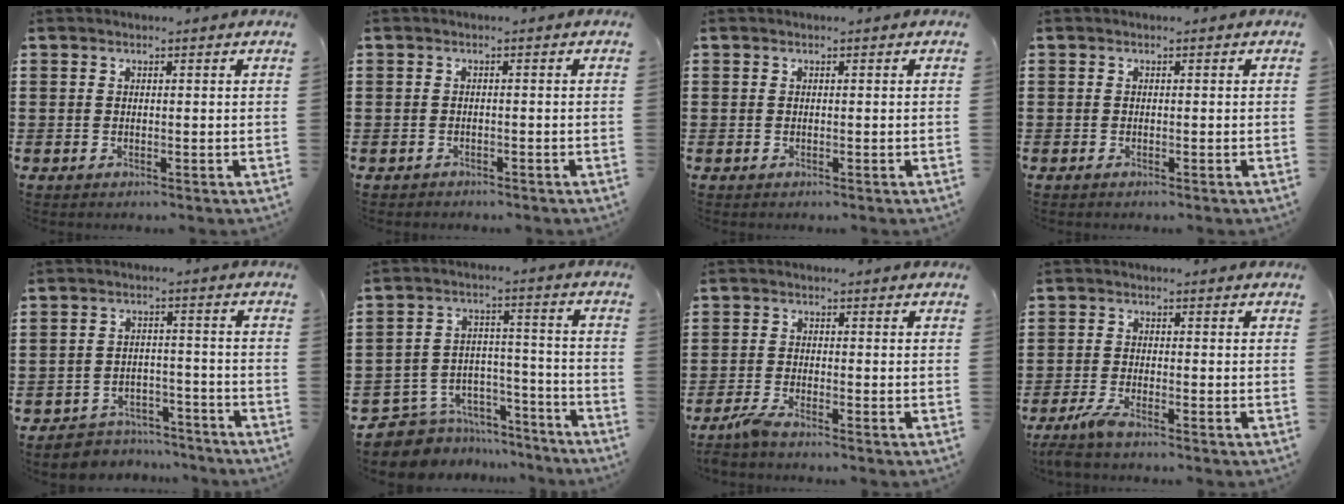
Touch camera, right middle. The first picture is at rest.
{"total": 0.7, "force": [-0.6, 0.2, 0.0], "torque": [-0.001, 0.001, -0.014]}
{"total": 0.0}
{"total": 0.0}
{"total": 4.2, "force": [-4.0, 1.0, -0.1], "torque": [-0.005, 0.007, -0.086]}
{"total": 6.3, "force": [-5.7, 2.7, 0.3], "torque": [-0.013, 0.010, -0.111]}
{"total": 2.5, "force": [-2.0, 0.1, 1.5], "torque": [-0.042, -0.004, -0.041]}
{"total": 2.9, "force": [-2.2, 0.0, 1.8], "torque": [-0.054, -0.010, -0.048]}